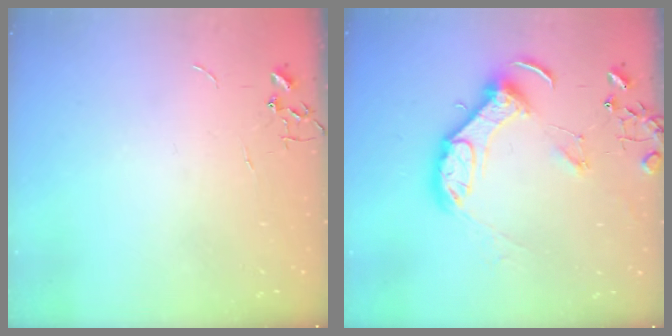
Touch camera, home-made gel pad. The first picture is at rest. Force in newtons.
{"total": 13.7, "press": 13.6, "slide": 1.7}